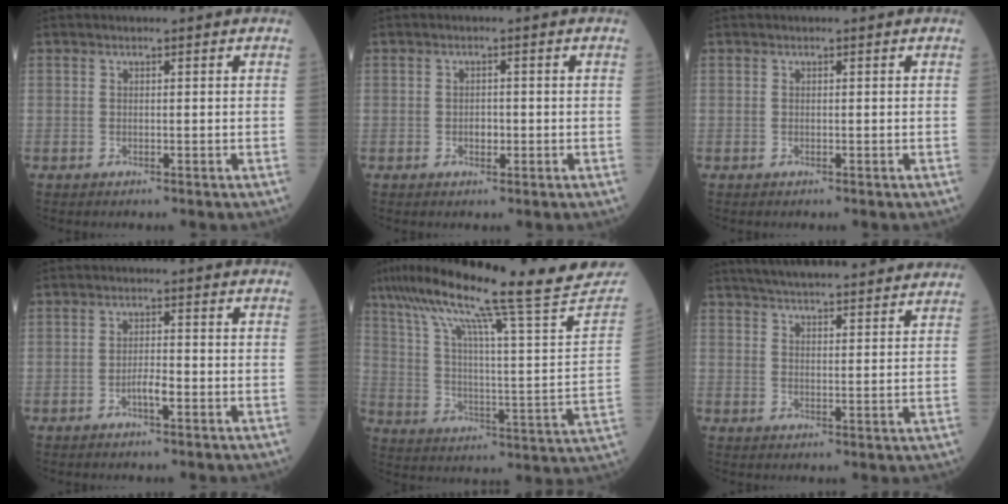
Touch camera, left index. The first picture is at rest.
{"total": 1.5, "force": [-0.4, 1.0, 1.1], "torque": [-0.017, 0.003, -0.005]}
{"total": 0.0}
{"total": 2.4, "force": [-1.2, 0.4, 2.0], "torque": [-0.035, 0.002, -0.022]}
{"total": 30.2, "force": [24.5, 1.3, 17.6], "torque": [-0.288, -0.033, 0.338]}
{"total": 21.2, "force": [19.1, 2.7, 8.8], "torque": [-0.132, 0.028, 0.255]}